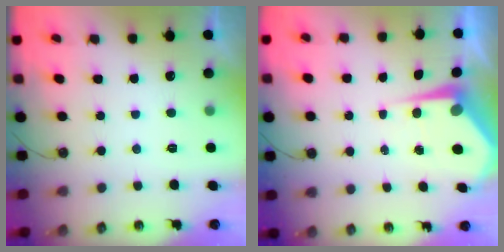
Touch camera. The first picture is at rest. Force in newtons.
{"total": 6.0, "press": 5.9, "slide": 0.7}